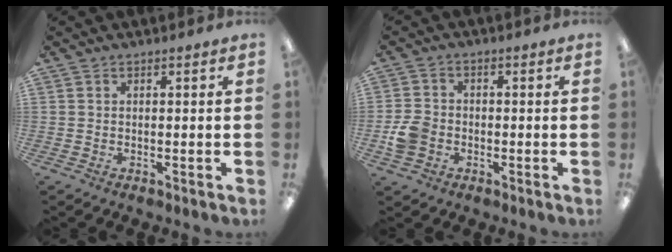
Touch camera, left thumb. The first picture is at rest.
{"total": 5.6, "force": [-1.7, 4.6, 2.8], "torque": [-0.044, 0.011, -0.029]}